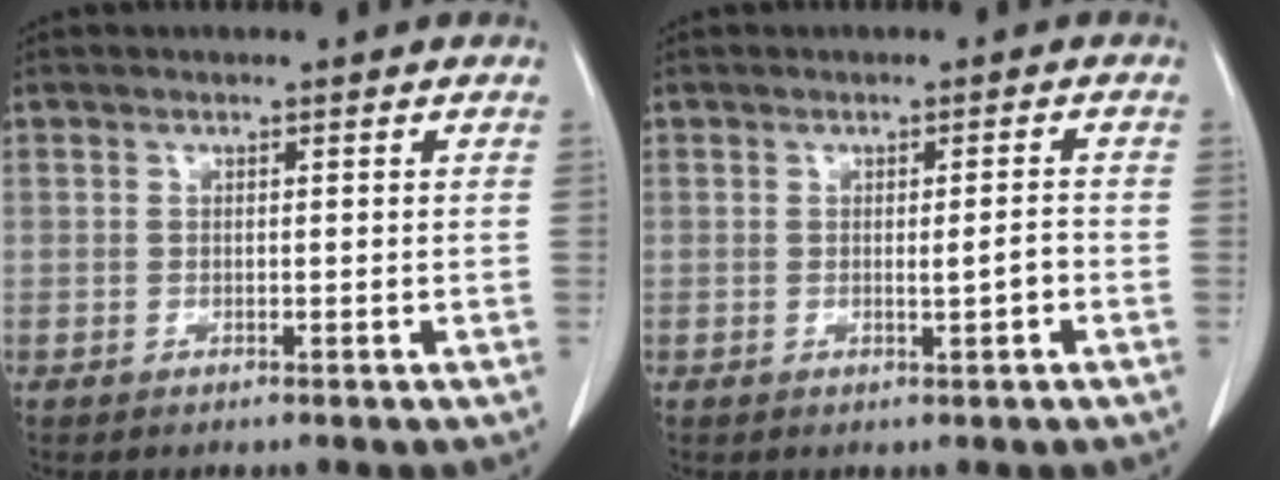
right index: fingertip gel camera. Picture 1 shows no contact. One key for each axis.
{"total": 2.3, "fx": -0.7, "fy": 0.1, "fz": 2.2, "tx": -0.032, "ty": -0.002, "tz": -0.009}